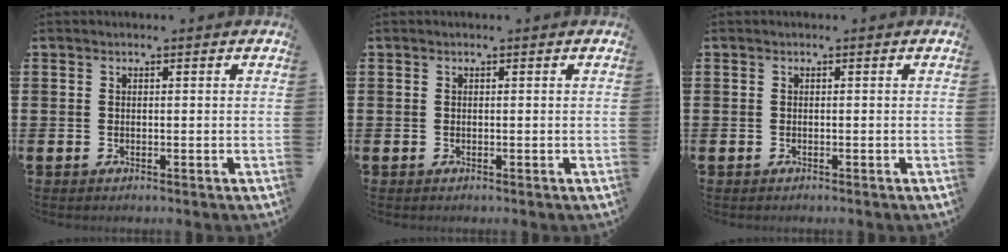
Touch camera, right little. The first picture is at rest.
{"total": 0.0}
{"total": 0.0}